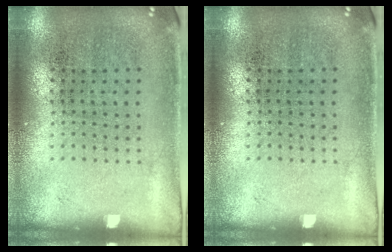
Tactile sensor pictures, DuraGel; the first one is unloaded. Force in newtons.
{"total": 0.0}